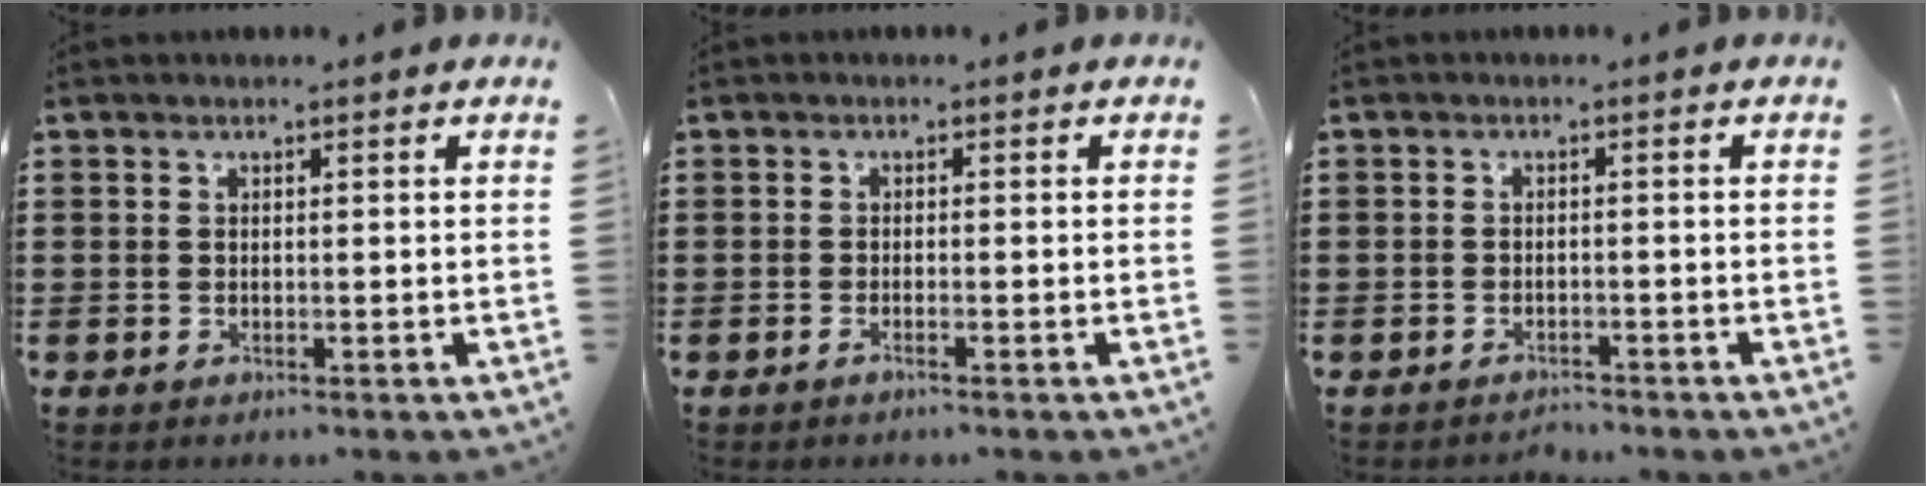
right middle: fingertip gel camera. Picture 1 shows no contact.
{"total": 0.8, "force": [-0.7, 0.0, 0.5], "torque": [-0.010, -0.002, -0.013]}
{"total": 1.8, "force": [-1.8, 0.4, -0.3], "torque": [-0.001, 0.000, -0.041]}